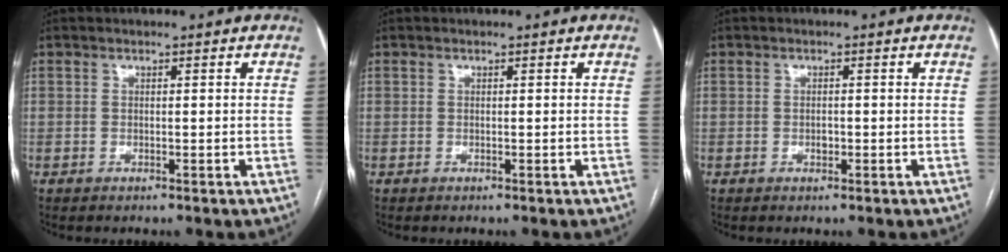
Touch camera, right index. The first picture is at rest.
{"total": 0.0}
{"total": 0.9, "force": [-0.1, 0.6, 0.7], "torque": [-0.013, 0.000, 0.000]}